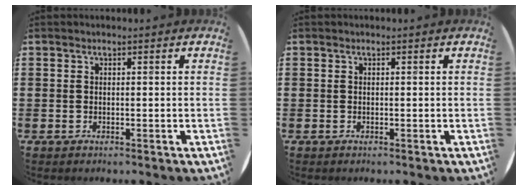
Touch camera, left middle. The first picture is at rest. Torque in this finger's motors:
{"motor_torque": [-0.03, 0.01, 0.01, 0.00]}